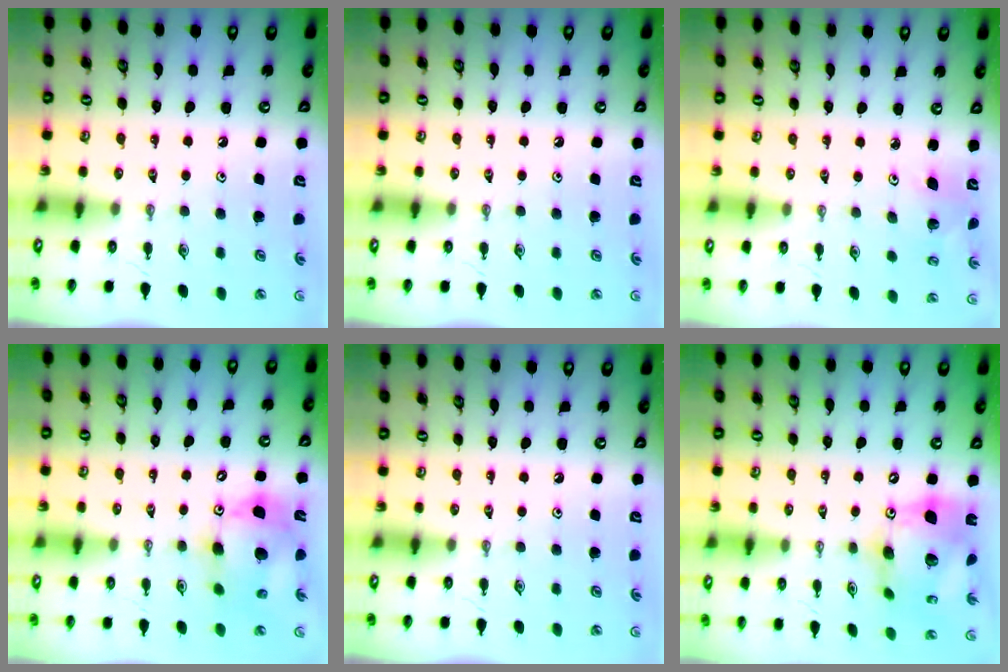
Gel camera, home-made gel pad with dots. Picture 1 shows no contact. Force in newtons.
{"total": 0.0}
{"total": 3.2, "press": 3.1, "slide": 0.3}
{"total": 13.3, "press": 13.0, "slide": 2.9}
{"total": 0.0}
{"total": 18.6, "press": 18.5, "slide": 2.1}